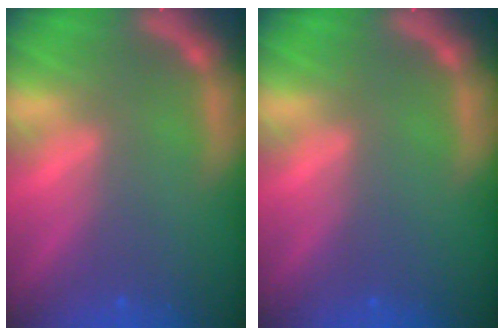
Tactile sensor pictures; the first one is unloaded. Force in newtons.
{"total": 0.0}